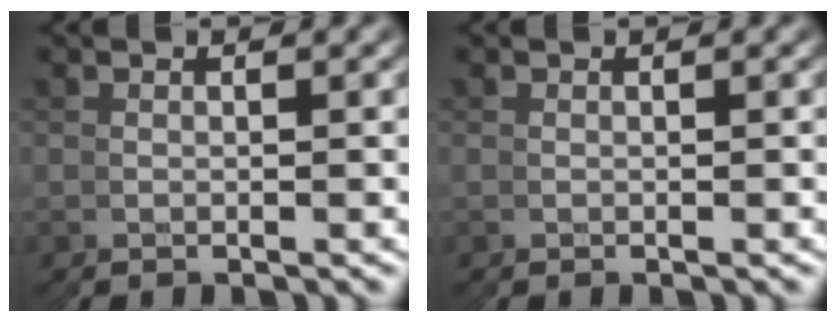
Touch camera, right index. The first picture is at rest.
{"total": 0.0}